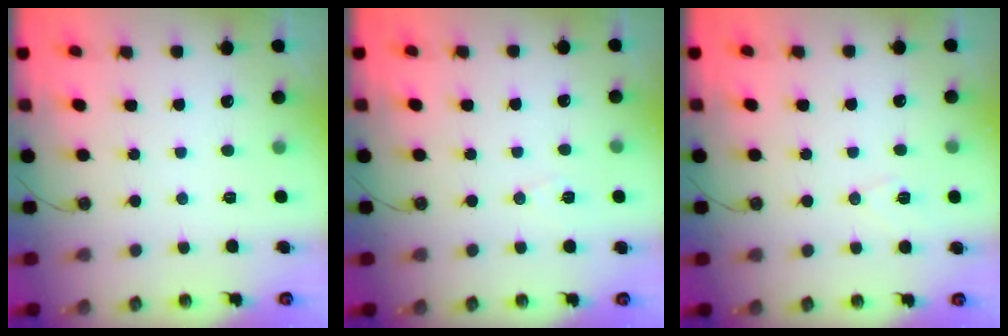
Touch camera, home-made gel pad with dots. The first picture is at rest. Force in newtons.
{"total": 6.4, "press": 4.6, "slide": 4.5}
{"total": 7.3, "press": 5.7, "slide": 4.5}